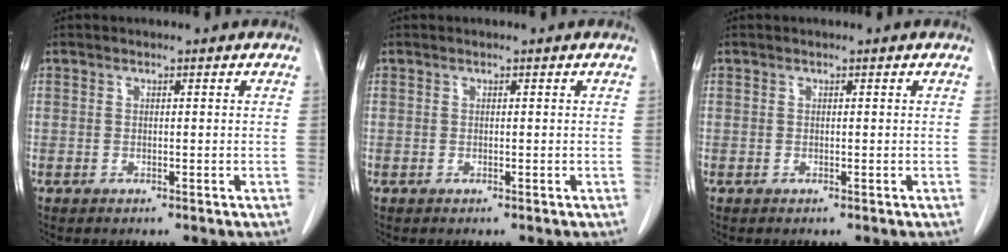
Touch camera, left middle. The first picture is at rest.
{"total": 0.0}
{"total": 0.0}